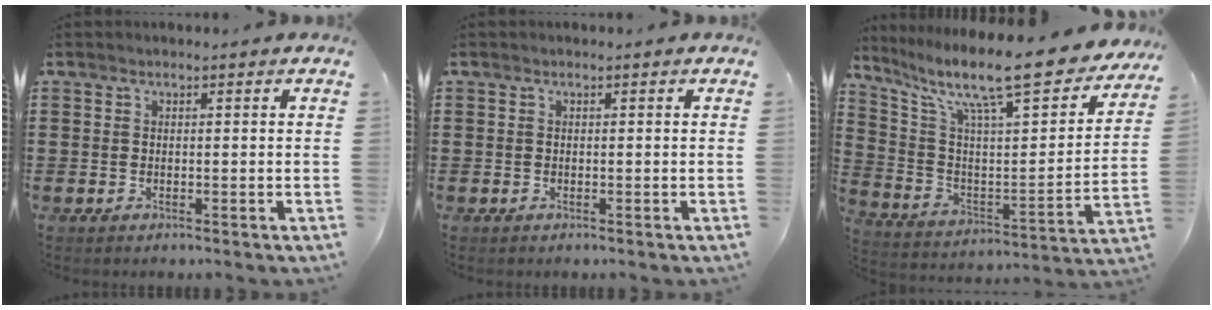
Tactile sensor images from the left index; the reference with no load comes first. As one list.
[{"total": 0.0}, {"total": 13.5, "force": [10.5, 1.9, 8.2], "torque": [-0.174, -0.078, 0.170]}]